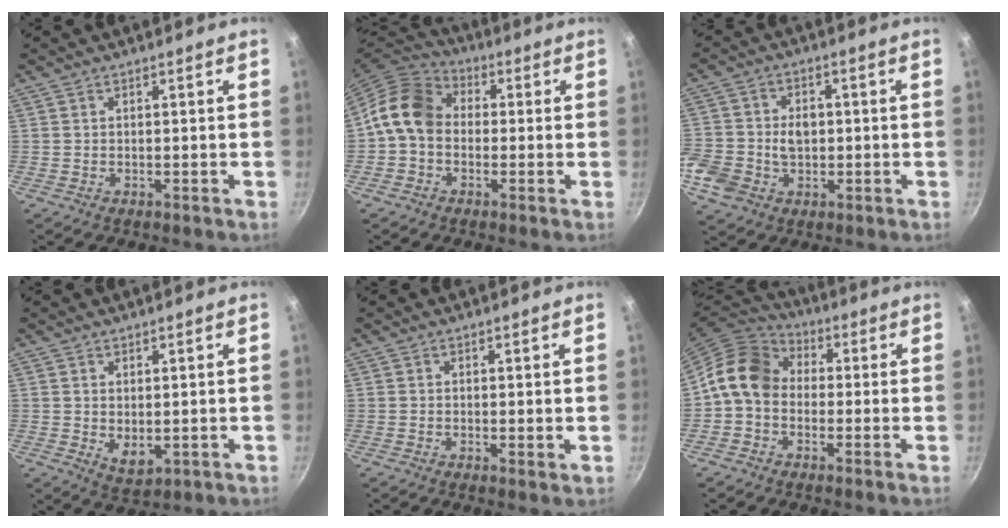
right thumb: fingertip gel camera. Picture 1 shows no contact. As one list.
[{"total": 10.6, "force": [-0.1, 8.4, 6.4], "torque": [-0.092, 0.027, -0.027]}, {"total": 12.0, "force": [-2.1, 9.8, 6.5], "torque": [-0.129, 0.022, -0.041]}, {"total": 4.3, "force": [0.6, 2.4, 3.5], "torque": [-0.053, -0.018, 0.018]}, {"total": 1.0, "force": [0.4, 0.4, 0.8], "torque": [-0.014, -0.007, 0.004]}, {"total": 11.4, "force": [0.2, 9.2, 6.7], "torque": [-0.095, 0.028, -0.021]}]